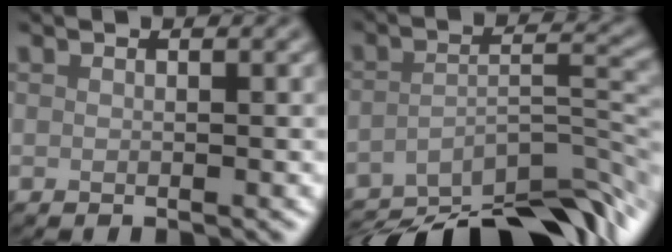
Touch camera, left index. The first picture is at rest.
{"total": 11.1, "force": [-8.6, 2.7, 6.3], "torque": [-0.093, -0.001, -0.141]}